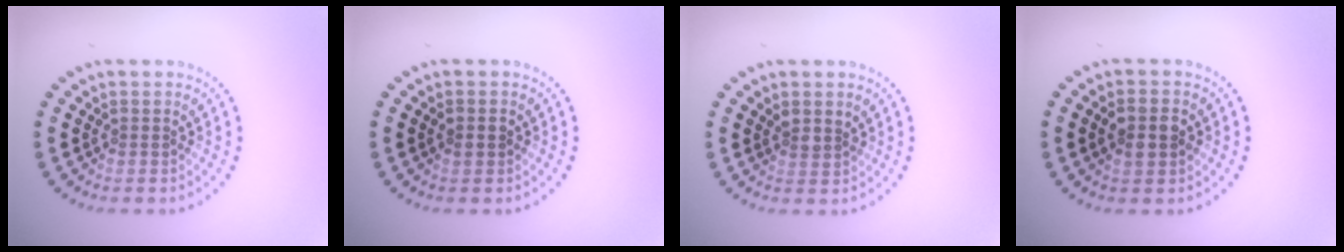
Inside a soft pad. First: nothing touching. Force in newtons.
{"total": 1.3, "press": 1.3, "slide": 0.1}
{"total": 1.4, "press": 1.2, "slide": 0.8}
{"total": 2.8, "press": 2.8, "slide": 0.2}